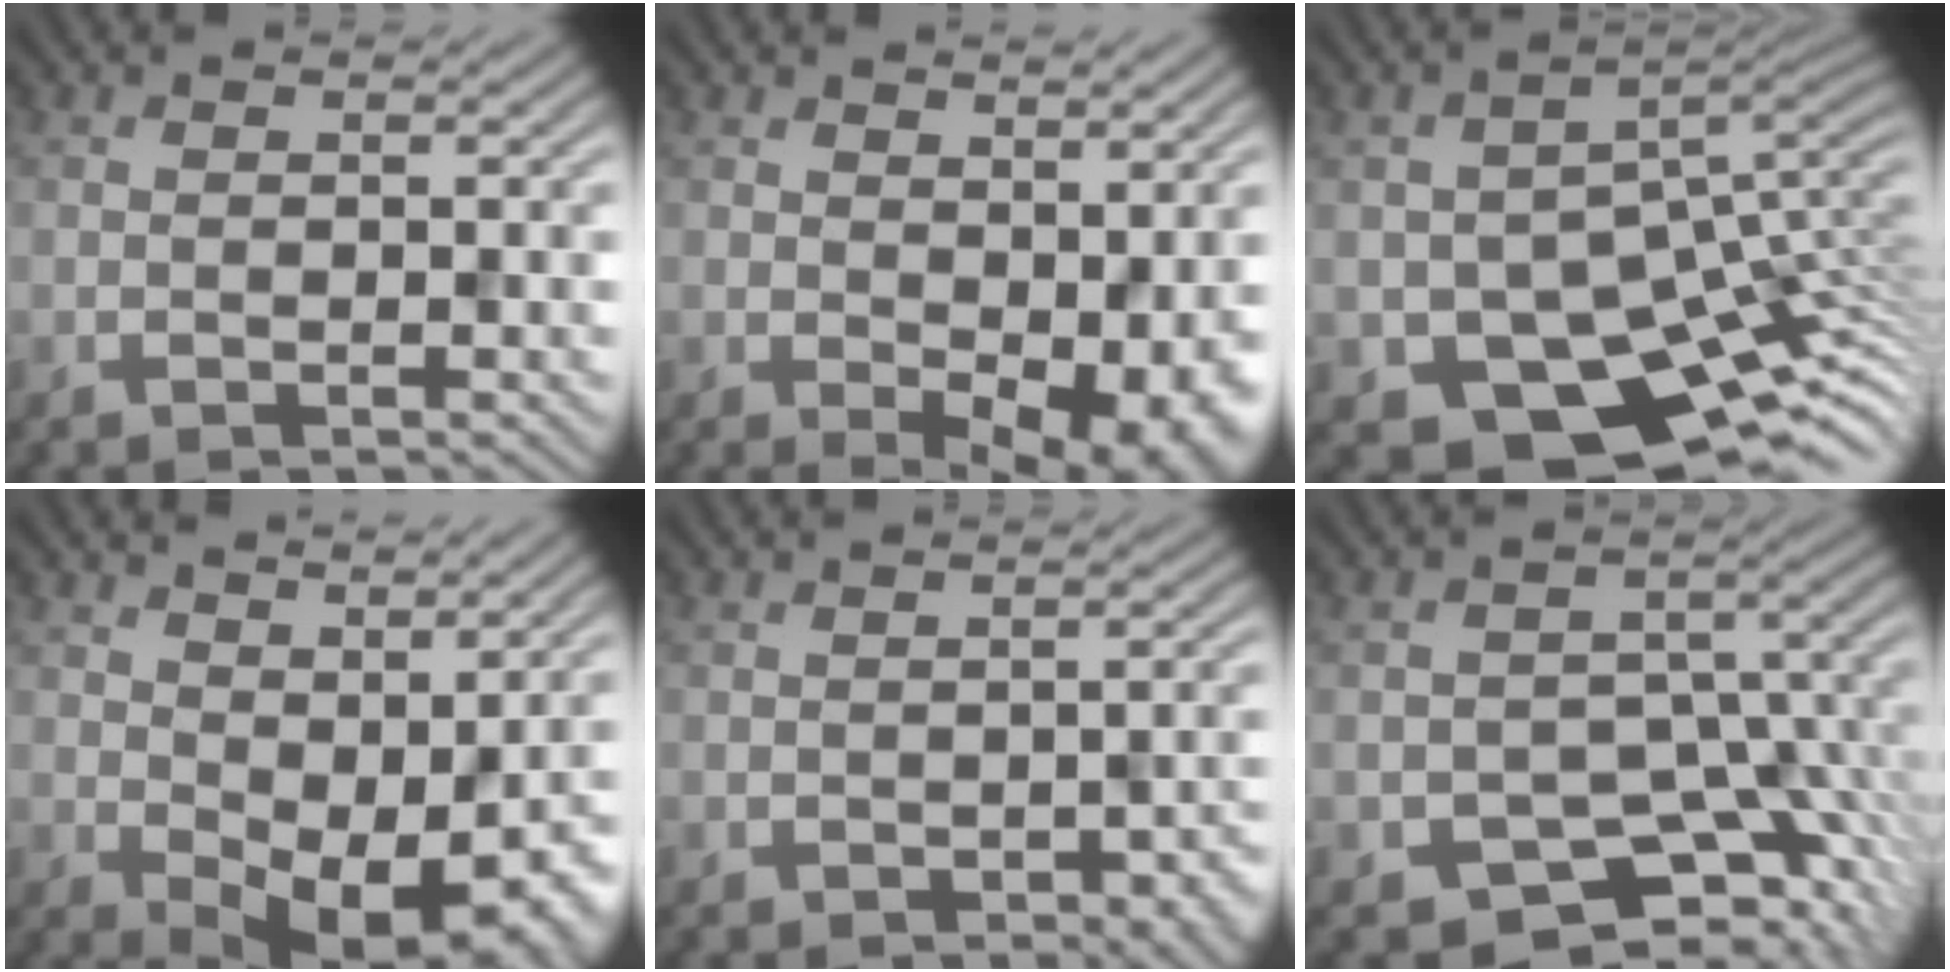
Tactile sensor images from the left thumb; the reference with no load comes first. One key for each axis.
{"total": 5.5, "fx": -0.3, "fy": 2.9, "fz": 4.7, "tx": -0.065, "ty": -0.018, "tz": 0.020}
{"total": 12.6, "fx": -5.4, "fy": 8.1, "fz": 8.0, "tx": -0.124, "ty": -0.042, "tz": -0.065}
{"total": 8.3, "fx": 1.0, "fy": 5.3, "fz": 6.3, "tx": -0.081, "ty": -0.019, "tz": 0.042}
{"total": 4.6, "fx": -2.7, "fy": 1.8, "fz": 3.2, "tx": -0.029, "ty": -0.011, "tz": -0.011}
{"total": 8.9, "fx": -5.8, "fy": 5.6, "fz": 3.8, "tx": -0.043, "ty": -0.022, "tz": -0.078}